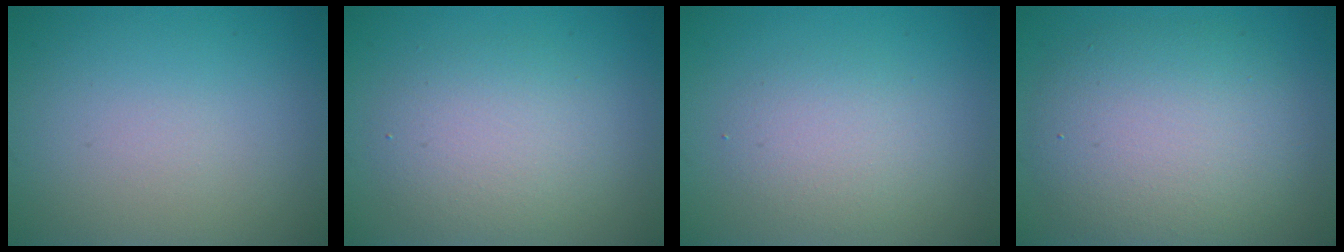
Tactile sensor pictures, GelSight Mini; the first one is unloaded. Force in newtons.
{"total": 4.0, "press": 4.0, "slide": 0.3}
{"total": 2.7, "press": 2.7, "slide": 0.2}
{"total": 7.4, "press": 7.4, "slide": 0.4}